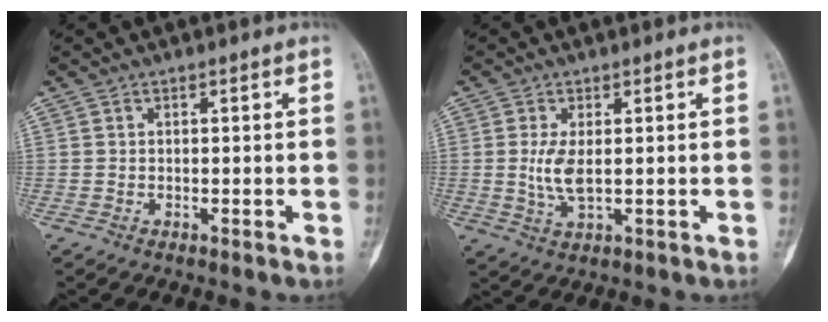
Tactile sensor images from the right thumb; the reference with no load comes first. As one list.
[{"total": 4.7, "force": [0.3, 1.9, 4.3], "torque": [-0.097, -0.010, 0.013]}]